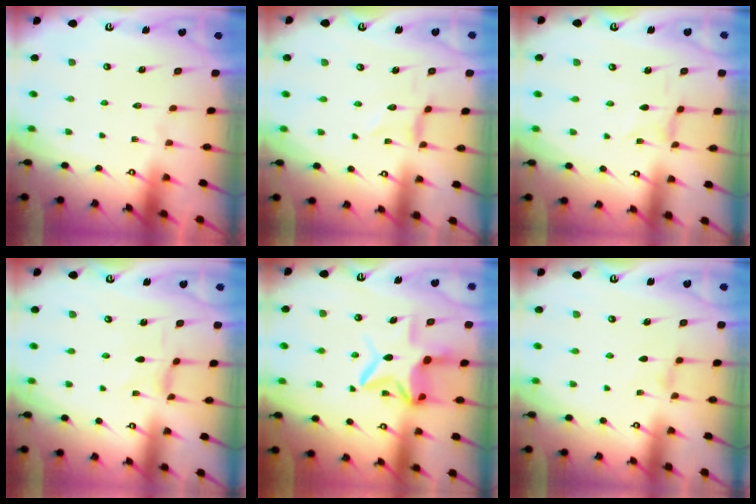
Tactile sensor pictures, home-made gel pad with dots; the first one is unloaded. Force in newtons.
{"total": 0.0}
{"total": 0.0}
{"total": 0.8, "press": 0.8, "slide": 0.2}
{"total": 10.5, "press": 10.4, "slide": 1.0}
{"total": 0.6, "press": 0.5, "slide": 0.3}